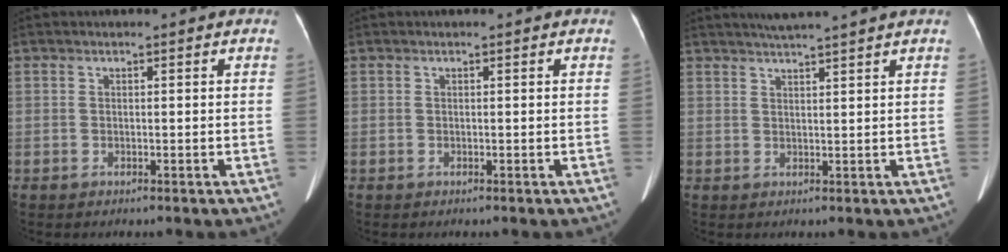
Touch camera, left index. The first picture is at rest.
{"total": 0.0}
{"total": 6.0, "force": [5.2, -1.1, 2.8], "torque": [-0.044, 0.019, 0.076]}